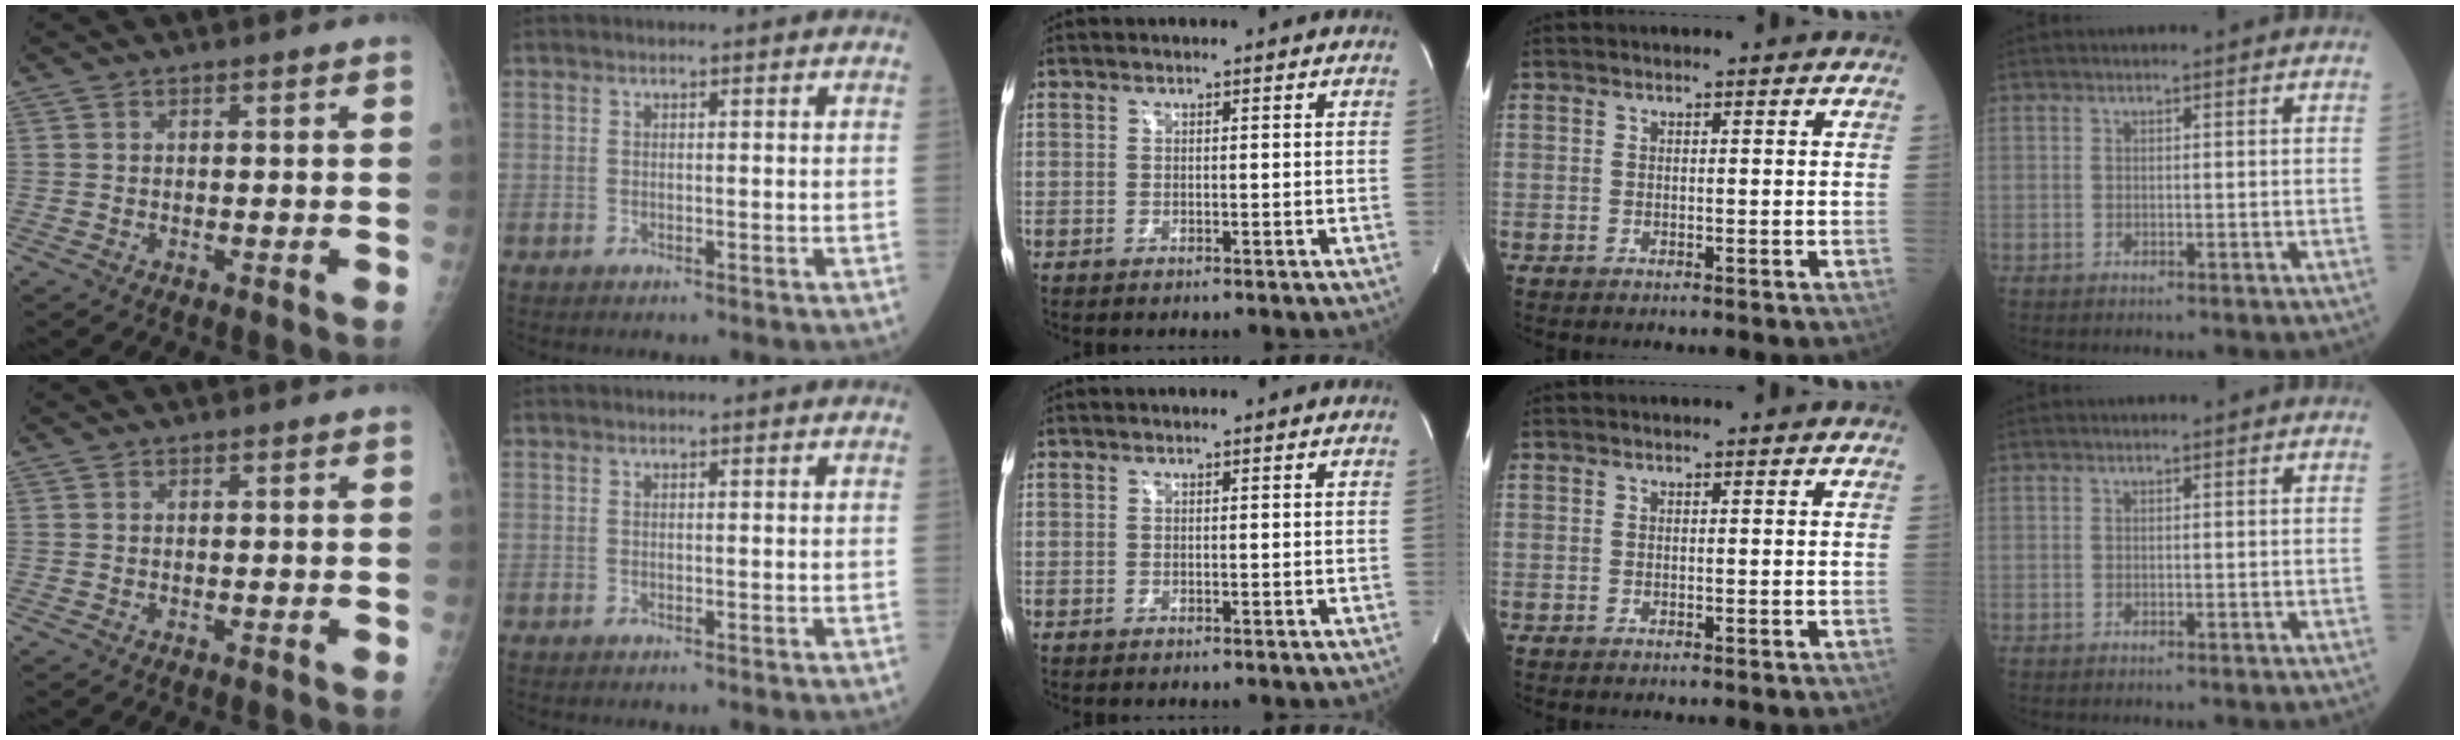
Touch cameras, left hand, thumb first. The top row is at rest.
{}